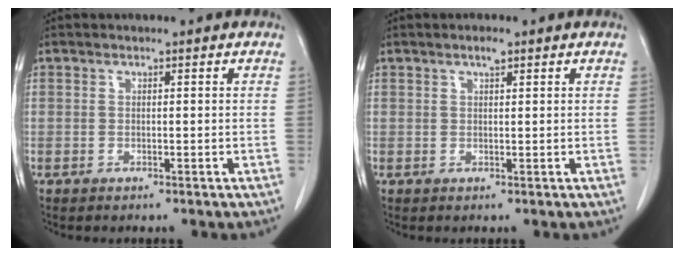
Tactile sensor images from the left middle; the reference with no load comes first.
{"total": 1.3, "force": [0.9, 0.2, 0.9], "torque": [-0.018, 0.001, 0.016]}